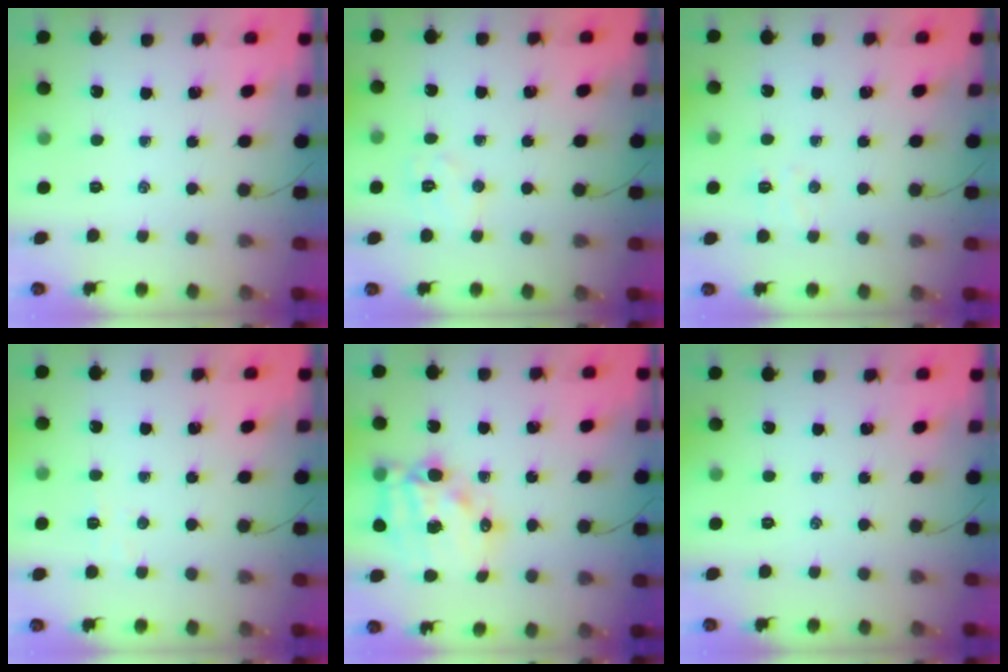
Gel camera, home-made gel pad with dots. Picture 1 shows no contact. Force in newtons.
{"total": 5.6, "press": 5.5, "slide": 0.8}
{"total": 3.7, "press": 3.6, "slide": 0.9}
{"total": 3.1, "press": 2.9, "slide": 1.0}
{"total": 16.5, "press": 16.1, "slide": 3.4}
{"total": 0.0}